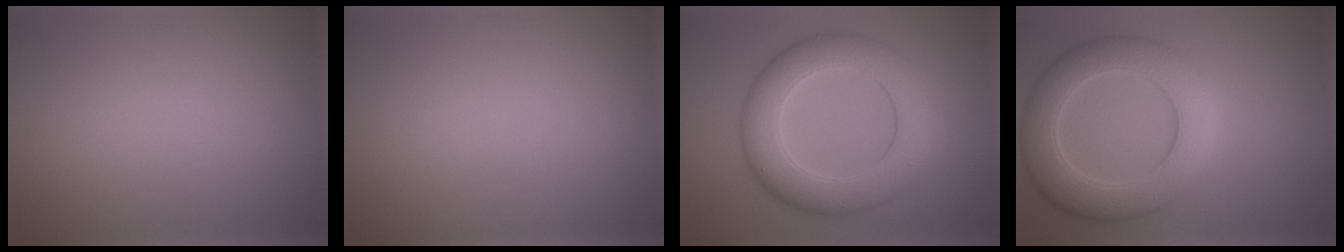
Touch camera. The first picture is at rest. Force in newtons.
{"total": 0.0}
{"total": 7.9, "press": 7.9, "slide": 0.3}
{"total": 6.7, "press": 6.7, "slide": 0.5}